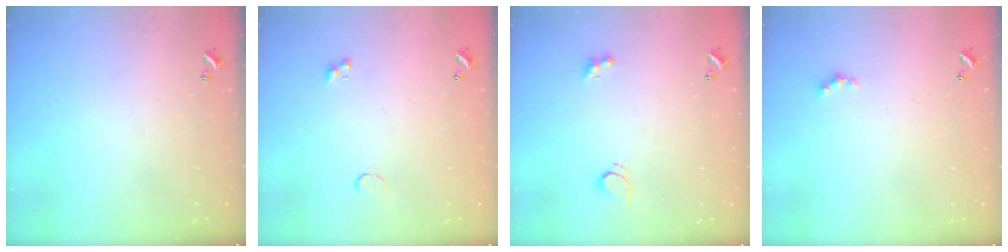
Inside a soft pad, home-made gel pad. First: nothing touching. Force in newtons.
{"total": 0.6, "press": 0.4, "slide": 0.4}
{"total": 3.0, "press": 2.7, "slide": 1.1}
{"total": 1.6, "press": 1.6, "slide": 0.4}